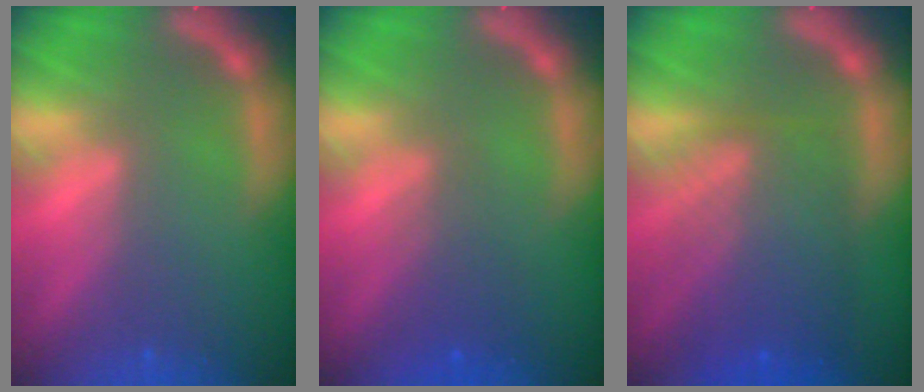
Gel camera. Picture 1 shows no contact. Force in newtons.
{"total": 2.5}
{"total": 7.6}